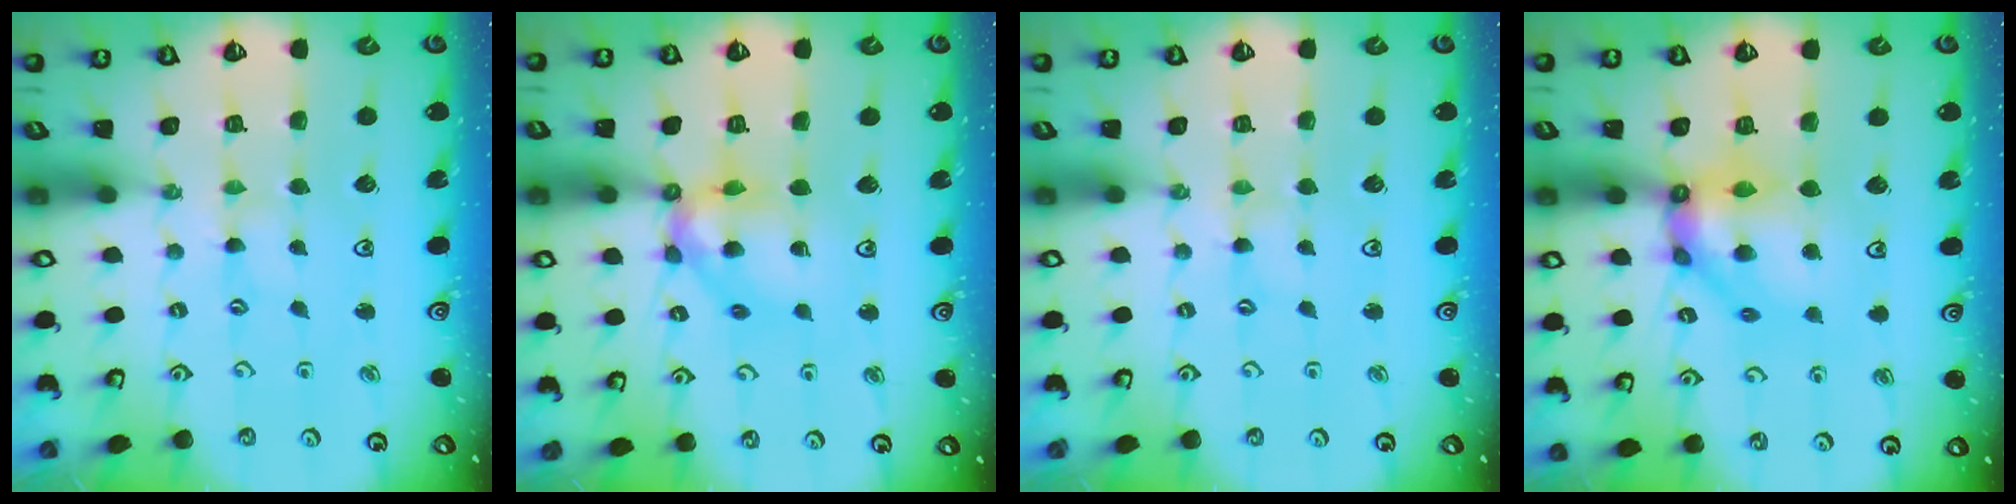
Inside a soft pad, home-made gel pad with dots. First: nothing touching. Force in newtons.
{"total": 11.7, "press": 11.6, "slide": 1.1}
{"total": 1.1, "press": 1.1, "slide": 0.2}
{"total": 10.9, "press": 10.8, "slide": 1.2}